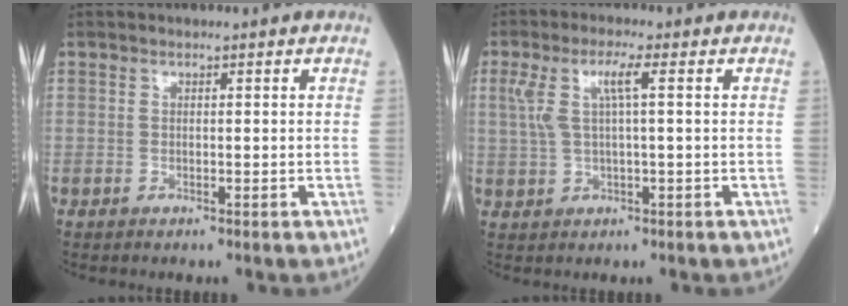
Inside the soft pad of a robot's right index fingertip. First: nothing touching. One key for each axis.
{"total": 5.0, "fx": 1.5, "fy": 0.5, "fz": 4.7, "tx": -0.109, "ty": 0.019, "tz": 0.035}